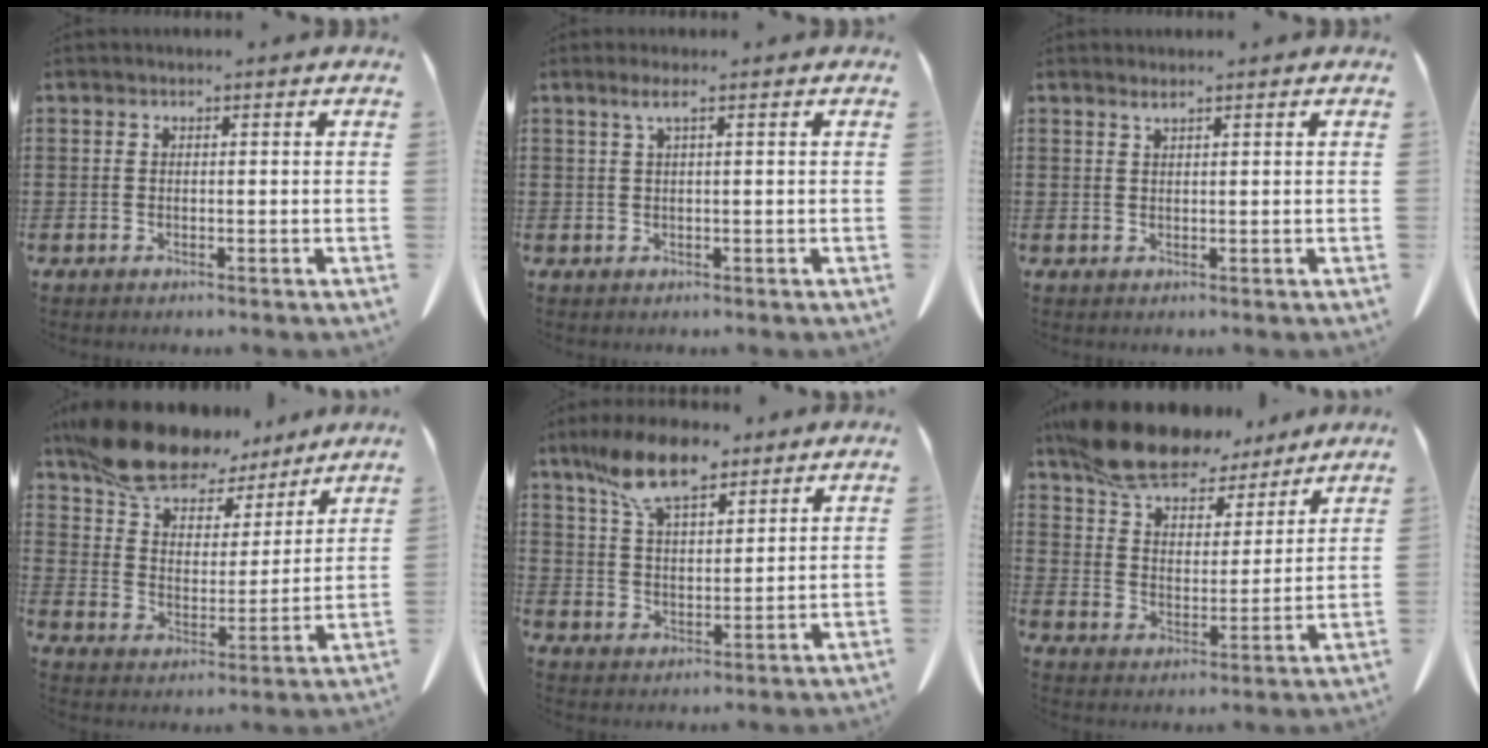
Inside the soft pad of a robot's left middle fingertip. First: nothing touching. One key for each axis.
{"total": 1.7, "fx": 0.7, "fy": 0.0, "fz": 1.6, "tx": -0.034, "ty": -0.002, "tz": 0.013}
{"total": 1.2, "fx": 1.0, "fy": 0.0, "fz": 0.6, "tx": -0.015, "ty": -0.004, "tz": 0.021}
{"total": 12.4, "fx": 10.8, "fy": 4.3, "fz": 4.4, "tx": -0.119, "ty": -0.058, "tz": 0.199}
{"total": 11.3, "fx": 8.1, "fy": 4.1, "fz": 6.7, "tx": -0.151, "ty": -0.009, "tz": 0.153}
{"total": 11.5, "fx": 10.1, "fy": 3.5, "fz": 4.2, "tx": -0.110, "ty": -0.050, "tz": 0.184}